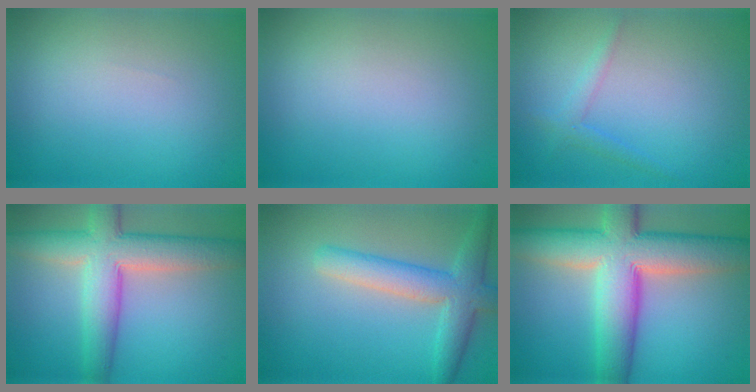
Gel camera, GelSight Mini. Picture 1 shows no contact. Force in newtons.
{"total": 0.0}
{"total": 1.5, "press": 1.5, "slide": 0.1}
{"total": 8.0, "press": 8.0, "slide": 0.4}
{"total": 5.0, "press": 5.0, "slide": 0.3}
{"total": 11.8, "press": 11.8, "slide": 0.8}